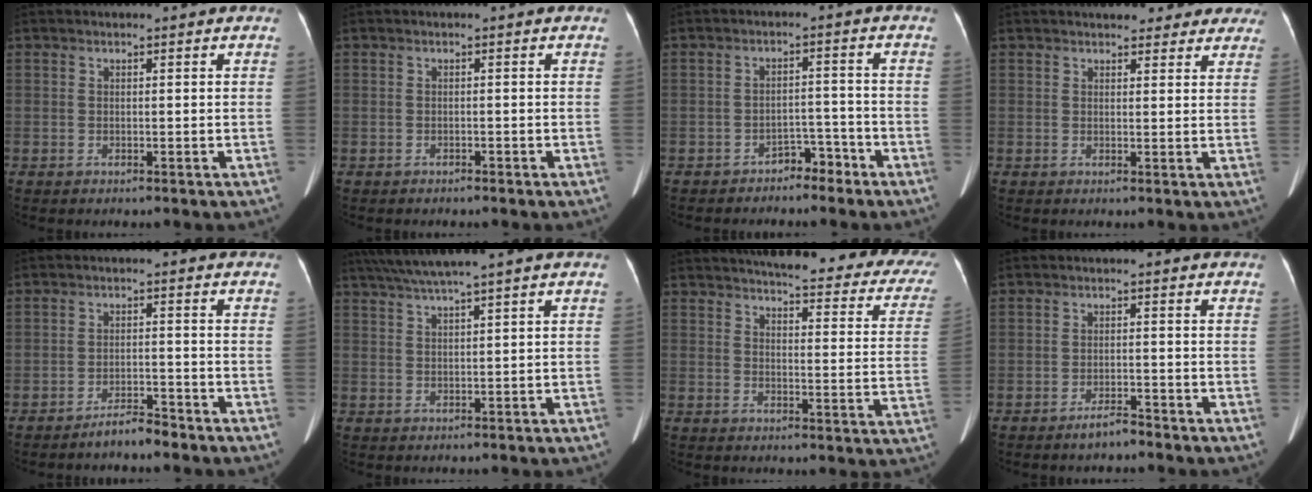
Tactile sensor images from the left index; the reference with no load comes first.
{"total": 0.6, "force": [-0.5, 0.2, 0.1], "torque": [-0.009, -0.001, -0.011]}
{"total": 3.5, "force": [-3.0, 1.5, 1.0], "torque": [-0.013, 0.009, -0.047]}
{"total": 10.6, "force": [9.3, 3.6, 3.8], "torque": [-0.015, 0.013, 0.095]}
{"total": 3.3, "force": [-3.1, 0.3, 1.2], "torque": [-0.023, -0.005, -0.057]}
{"total": 5.3, "force": [4.0, -1.4, 3.2], "torque": [-0.063, 0.017, 0.078]}
{"total": 26.2, "force": [22.6, 5.0, 12.2], "torque": [-0.146, -0.048, 0.241]}
{"total": 2.6, "force": [-2.3, 0.4, 1.2], "torque": [-0.025, -0.003, -0.041]}